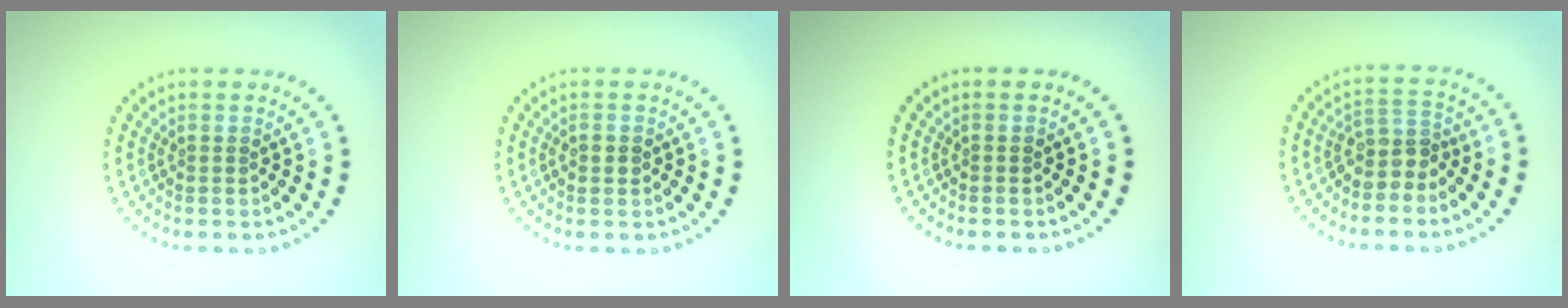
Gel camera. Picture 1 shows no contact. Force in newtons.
{"total": 1.3, "press": 1.3, "slide": 0.2}
{"total": 0.0}
{"total": 2.6, "press": 2.0, "slide": 1.7}